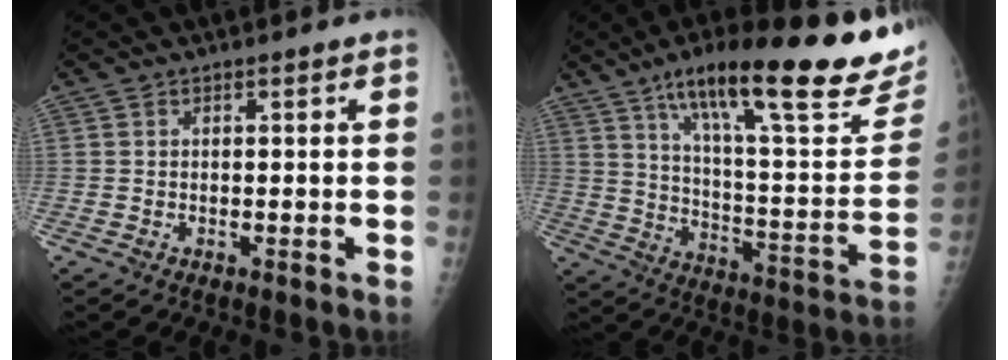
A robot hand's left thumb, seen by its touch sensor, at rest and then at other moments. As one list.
[{"total": 30.7, "force": [19.0, 7.3, 23.0], "torque": [-0.311, -0.047, 0.289]}]